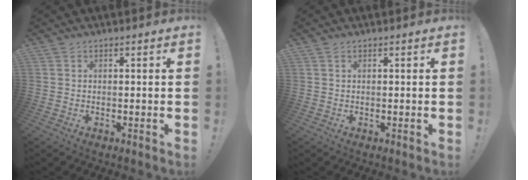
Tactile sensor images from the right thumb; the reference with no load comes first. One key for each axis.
{"total": 0.6, "fx": 0.3, "fy": 0.0, "fz": 0.5, "tx": -0.012, "ty": 0.002, "tz": 0.007}